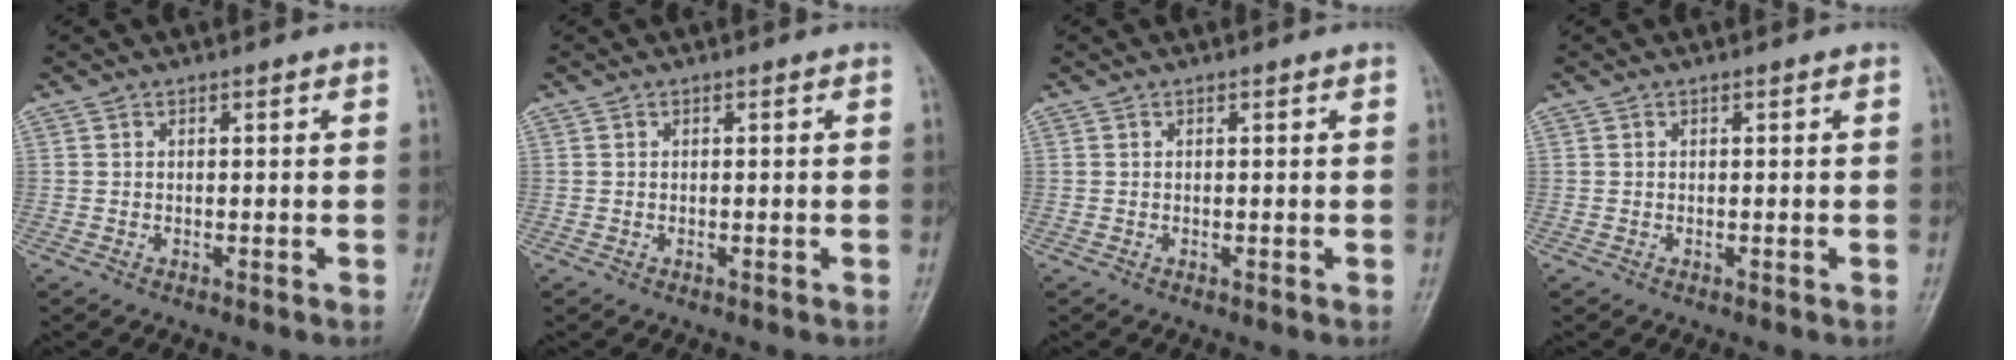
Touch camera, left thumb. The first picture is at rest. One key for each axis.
{"total": 0.0}
{"total": 0.0}
{"total": 0.0}